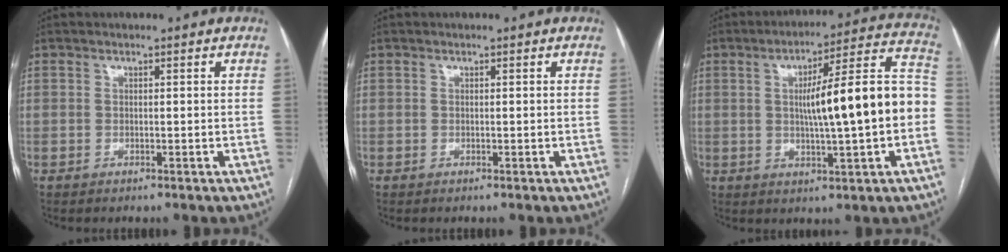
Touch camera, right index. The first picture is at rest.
{"total": 0.0}
{"total": 16.2, "force": [-0.8, 1.1, 16.1], "torque": [-0.232, 0.032, -0.012]}